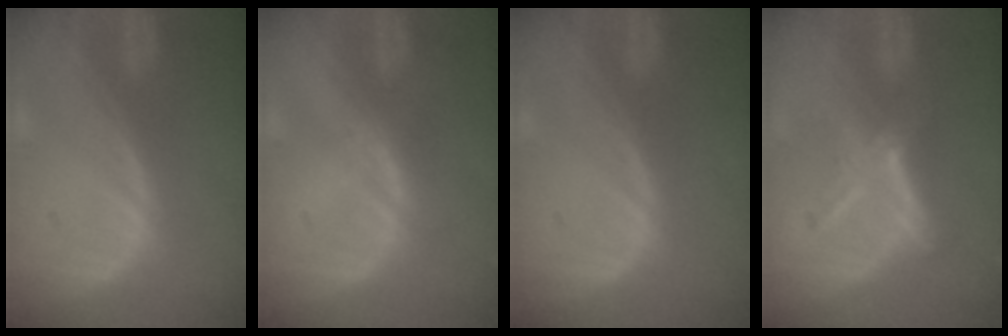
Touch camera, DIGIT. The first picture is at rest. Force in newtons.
{"total": 1.1, "press": 1.1, "slide": 0.1}
{"total": 0.0}
{"total": 5.8, "press": 5.2, "slide": 2.7}